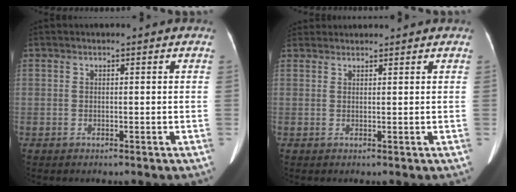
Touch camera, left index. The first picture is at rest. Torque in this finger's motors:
{"motor_torque": [0.94, -1.20, 0.32, 0.21]}